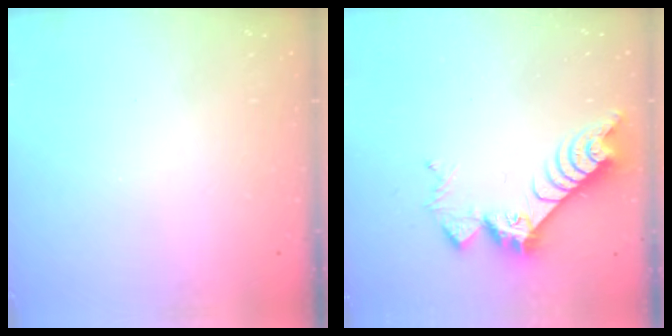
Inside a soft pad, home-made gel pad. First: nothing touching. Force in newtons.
{"total": 9.3, "press": 9.3, "slide": 1.0}